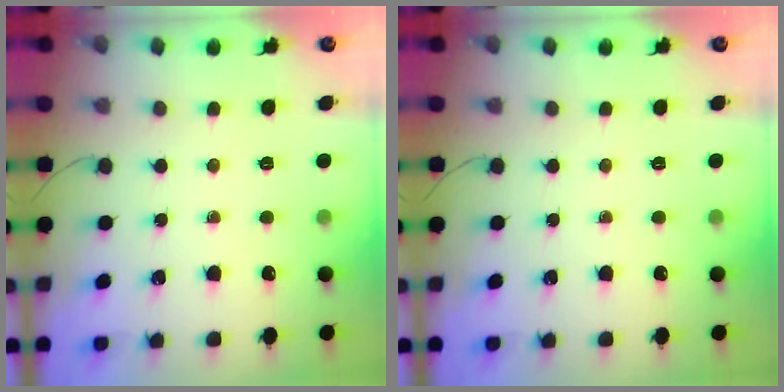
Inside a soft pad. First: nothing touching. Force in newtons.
{"total": 0.0}